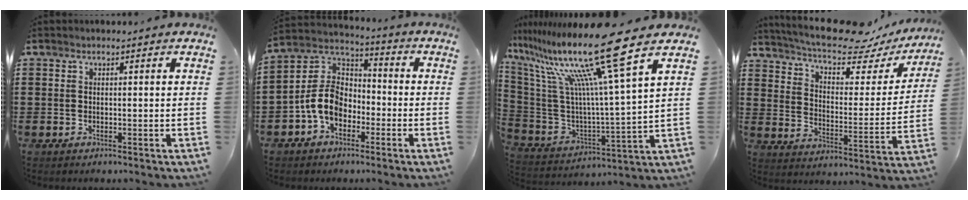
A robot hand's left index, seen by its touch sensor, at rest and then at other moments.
{"total": 9.0, "force": [-3.5, 6.4, 5.3], "torque": [-0.148, 0.005, -0.077]}
{"total": 19.0, "force": [13.1, 0.5, 13.8], "torque": [-0.282, -0.086, 0.199]}
{"total": 10.1, "force": [8.8, 1.4, 4.9], "torque": [-0.106, -0.059, 0.145]}